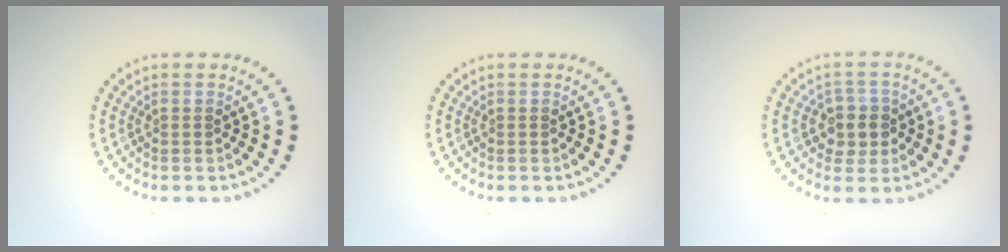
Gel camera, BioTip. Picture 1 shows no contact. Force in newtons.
{"total": 0.0}
{"total": 2.7, "press": 2.5, "slide": 0.9}